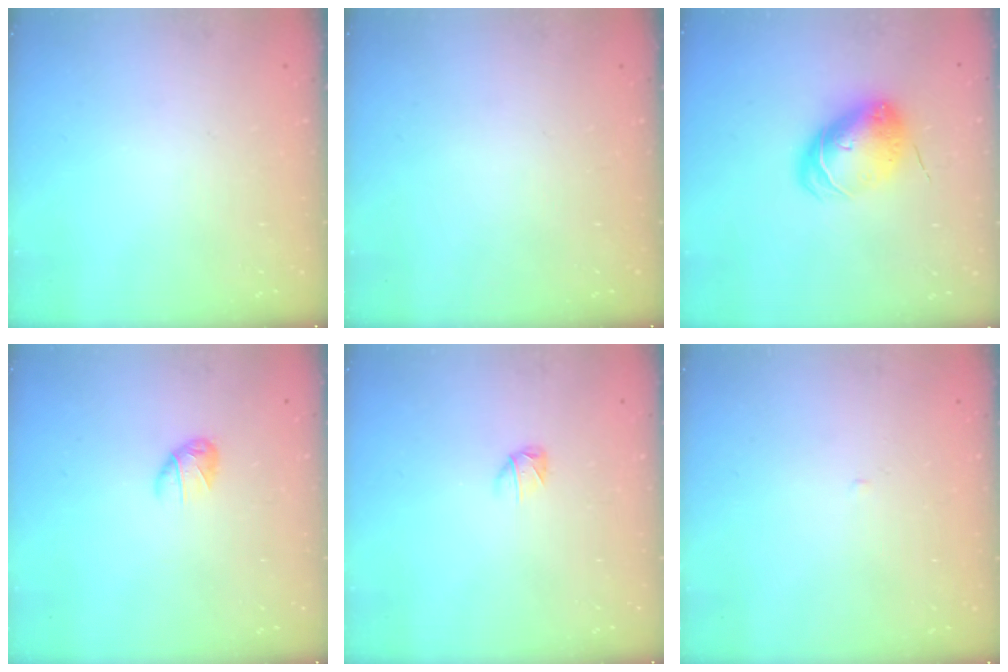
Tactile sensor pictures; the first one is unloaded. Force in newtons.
{"total": 0.0}
{"total": 10.4, "press": 10.3, "slide": 0.8}
{"total": 5.4, "press": 5.3, "slide": 1.0}
{"total": 2.8, "press": 2.7, "slide": 0.5}
{"total": 1.7, "press": 1.7, "slide": 0.3}